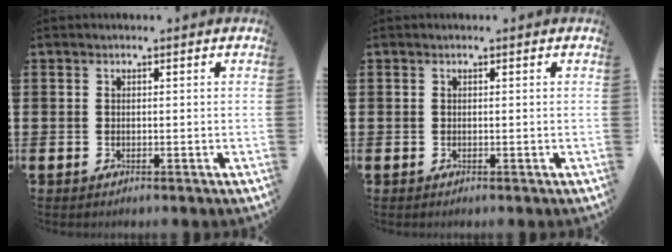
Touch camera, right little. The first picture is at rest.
{"total": 0.0}